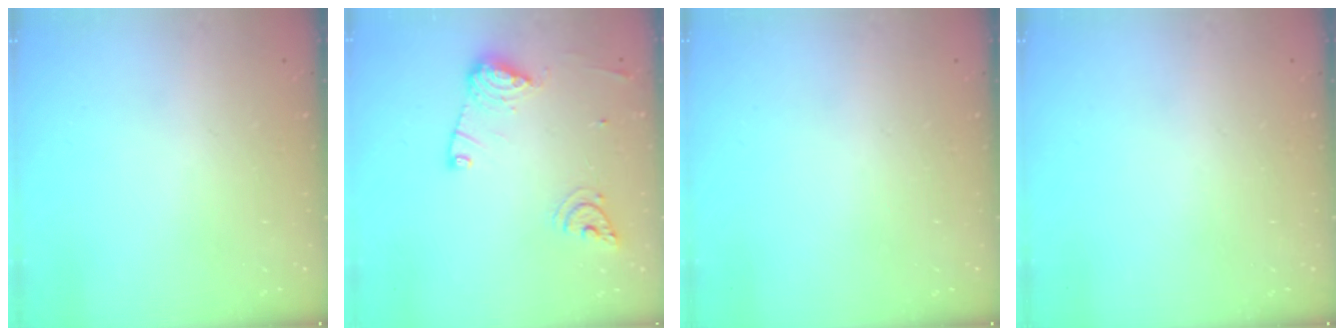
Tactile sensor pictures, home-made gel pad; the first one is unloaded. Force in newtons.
{"total": 12.6, "press": 12.5, "slide": 1.2}
{"total": 0.0}
{"total": 0.0}